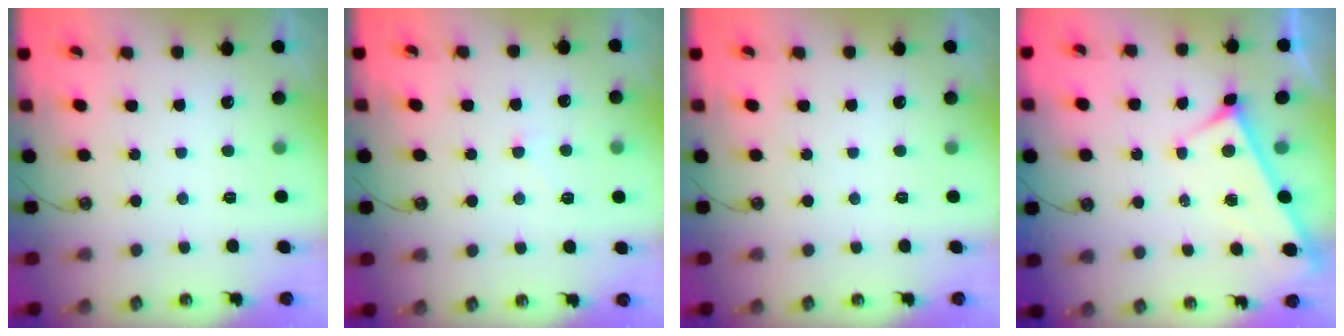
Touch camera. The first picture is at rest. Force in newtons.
{"total": 3.4, "press": 3.3, "slide": 0.6}
{"total": 0.0}
{"total": 3.9, "press": 3.9, "slide": 0.2}